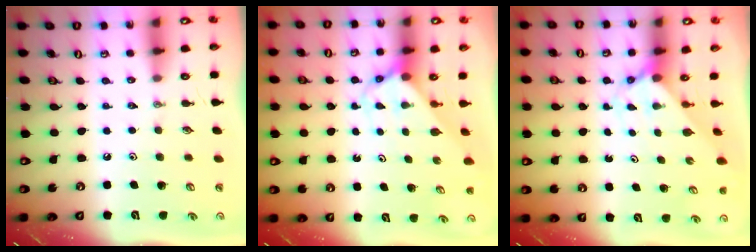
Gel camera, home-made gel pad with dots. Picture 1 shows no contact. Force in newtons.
{"total": 2.7, "press": 2.7, "slide": 0.2}
{"total": 2.0, "press": 2.0, "slide": 0.2}